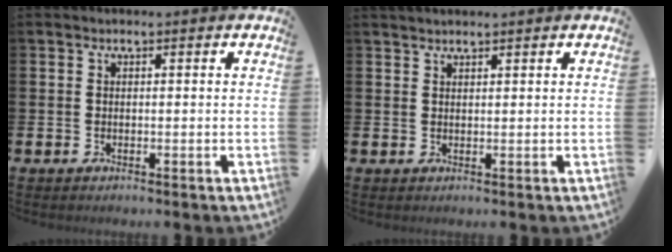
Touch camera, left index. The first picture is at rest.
{"total": 1.2, "force": [1.2, 0.2, 0.1], "torque": [0.003, 0.000, 0.021]}